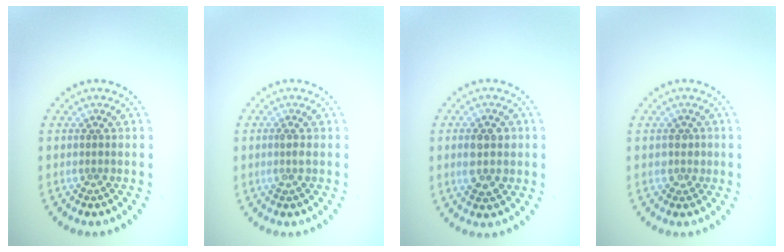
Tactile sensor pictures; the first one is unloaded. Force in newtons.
{"total": 0.9, "press": 0.8, "slide": 0.5}
{"total": 3.5, "press": 3.5, "slide": 0.3}
{"total": 1.1, "press": 1.0, "slide": 0.5}